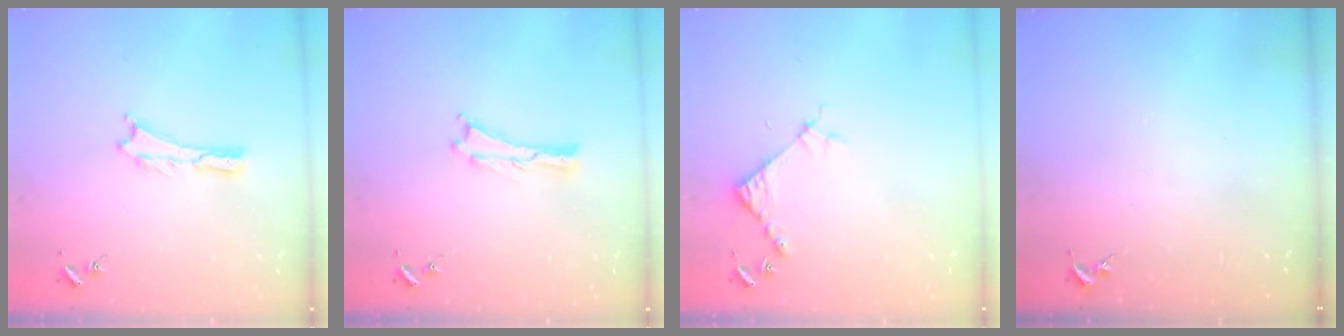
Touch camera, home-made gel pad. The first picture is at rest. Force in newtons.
{"total": 0.0}
{"total": 4.5, "press": 4.5, "slide": 0.4}
{"total": 0.0}